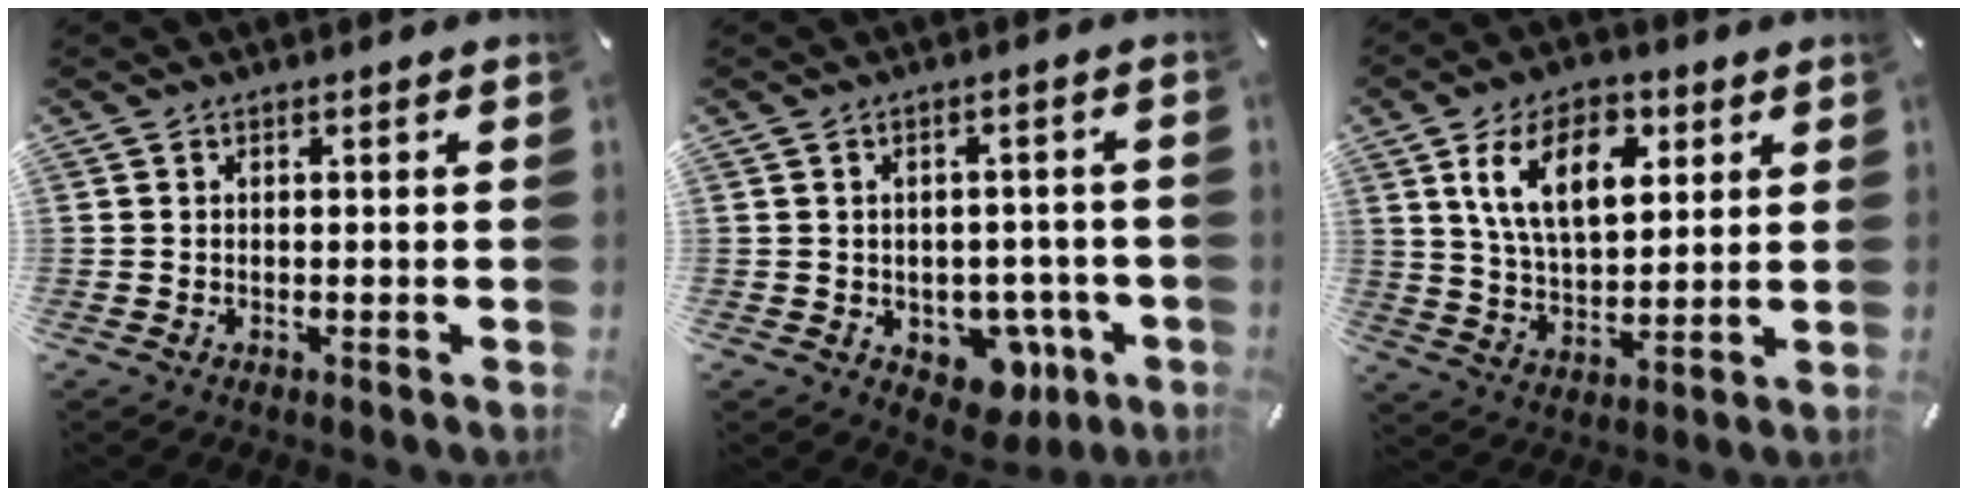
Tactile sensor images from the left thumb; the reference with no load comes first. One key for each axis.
{"total": 7.9, "fx": -2.3, "fy": 6.1, "fz": 4.4, "tx": -0.034, "ty": 0.009, "tz": -0.033}
{"total": 14.2, "fx": 6.1, "fy": 8.3, "fz": 9.8, "tx": -0.173, "ty": -0.001, "tz": 0.107}